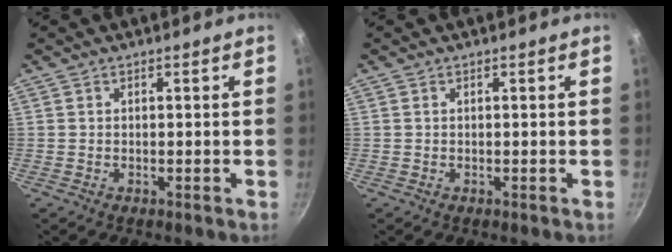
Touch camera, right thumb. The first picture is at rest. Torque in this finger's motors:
{"motor_torque": [-0.02, 0.19, 0.28, -0.12, -0.01]}